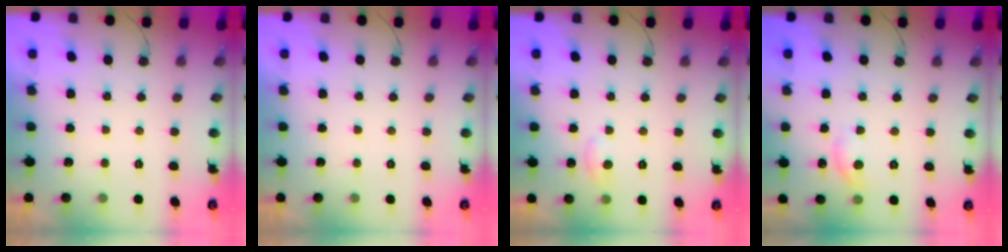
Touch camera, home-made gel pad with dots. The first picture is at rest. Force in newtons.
{"total": 0.0}
{"total": 5.5, "press": 5.5, "slide": 0.6}
{"total": 7.5, "press": 7.5, "slide": 0.6}